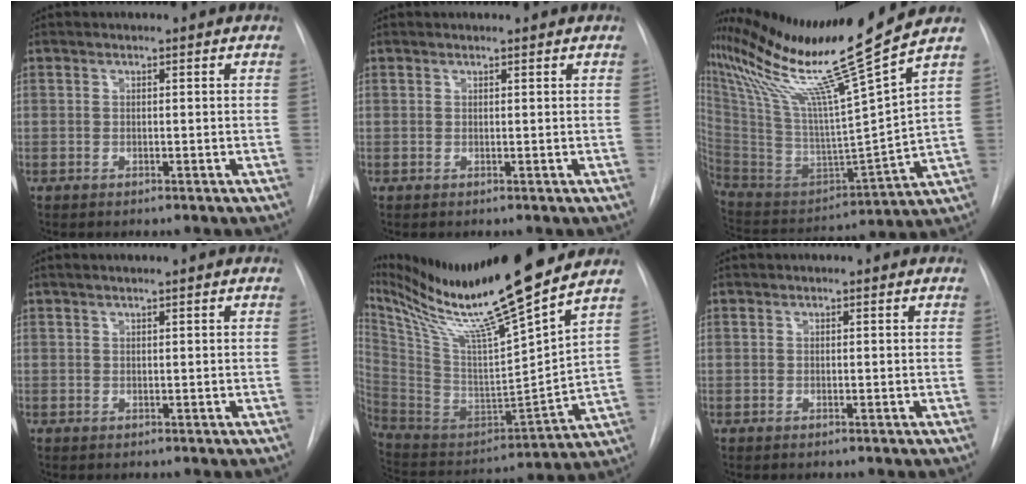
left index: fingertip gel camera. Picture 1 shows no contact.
{"total": 1.0, "force": [1.0, -0.2, 0.1], "torque": [-0.010, 0.004, 0.016]}
{"total": 22.4, "force": [17.4, -3.9, 13.6], "torque": [-0.240, -0.062, 0.308]}
{"total": 0.7, "force": [0.5, 0.0, 0.6], "torque": [-0.010, 0.008, 0.012]}
{"total": 23.7, "force": [18.8, -1.3, 14.4], "torque": [-0.258, -0.035, 0.328]}
{"total": 0.0}